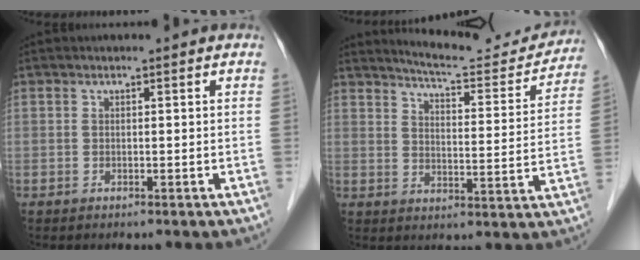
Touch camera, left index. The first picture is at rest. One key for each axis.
{"total": 13.7, "fx": 13.3, "fy": 1.6, "fz": 3.0, "tx": -0.038, "ty": -0.029, "tz": 0.166}